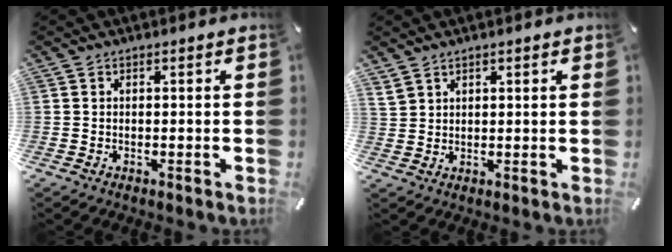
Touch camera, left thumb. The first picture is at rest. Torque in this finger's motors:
{"motor_torque": [0.36, -0.52, 0.00, -0.06, -0.08]}